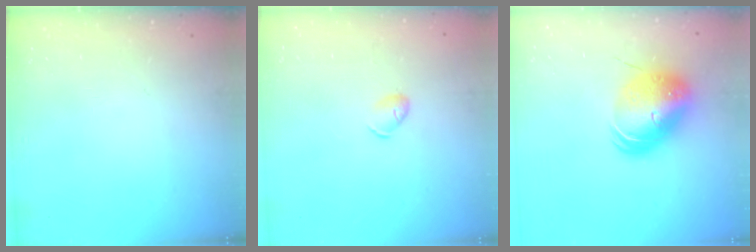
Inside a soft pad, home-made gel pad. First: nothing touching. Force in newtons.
{"total": 4.2, "press": 4.1, "slide": 0.8}
{"total": 14.0, "press": 13.8, "slide": 2.6}